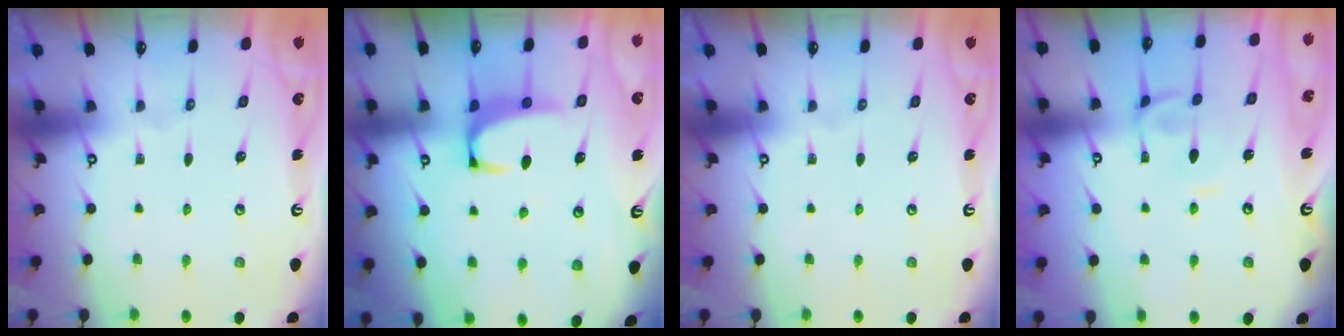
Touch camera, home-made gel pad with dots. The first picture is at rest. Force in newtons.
{"total": 2.4, "press": 2.3, "slide": 0.8}
{"total": 0.0}
{"total": 1.2, "press": 1.2, "slide": 0.0}